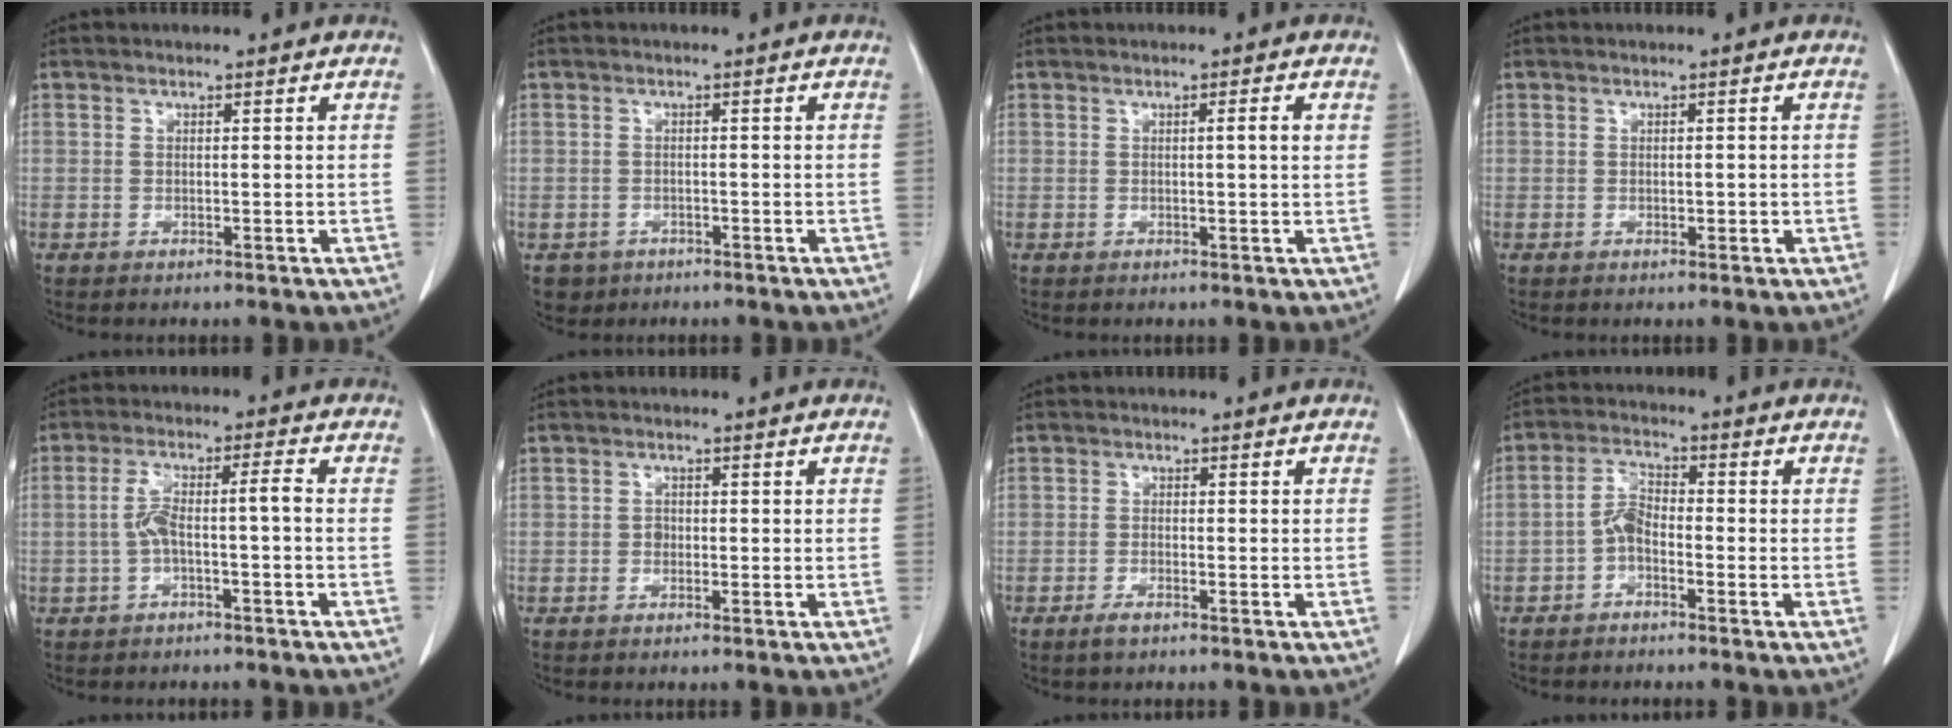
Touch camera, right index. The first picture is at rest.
{"total": 3.0, "force": [-1.7, 2.5, 0.1], "torque": [-0.002, 0.007, -0.025]}
{"total": 1.7, "force": [0.3, -0.2, 1.6], "torque": [-0.025, 0.001, 0.004]}
{"total": 0.7, "force": [-0.2, 0.4, 0.5], "torque": [-0.012, 0.000, 0.002]}
{"total": 5.2, "force": [-1.0, 0.4, 5.1], "torque": [-0.109, 0.030, -0.013]}
{"total": 1.0, "force": [-0.2, 0.8, 0.5], "torque": [-0.009, 0.005, -0.002]}
{"total": 1.9, "force": [-1.3, 0.4, 1.2], "torque": [-0.027, -0.002, -0.024]}
{"total": 3.6, "force": [-1.6, 1.5, 2.9], "torque": [-0.064, 0.009, -0.035]}